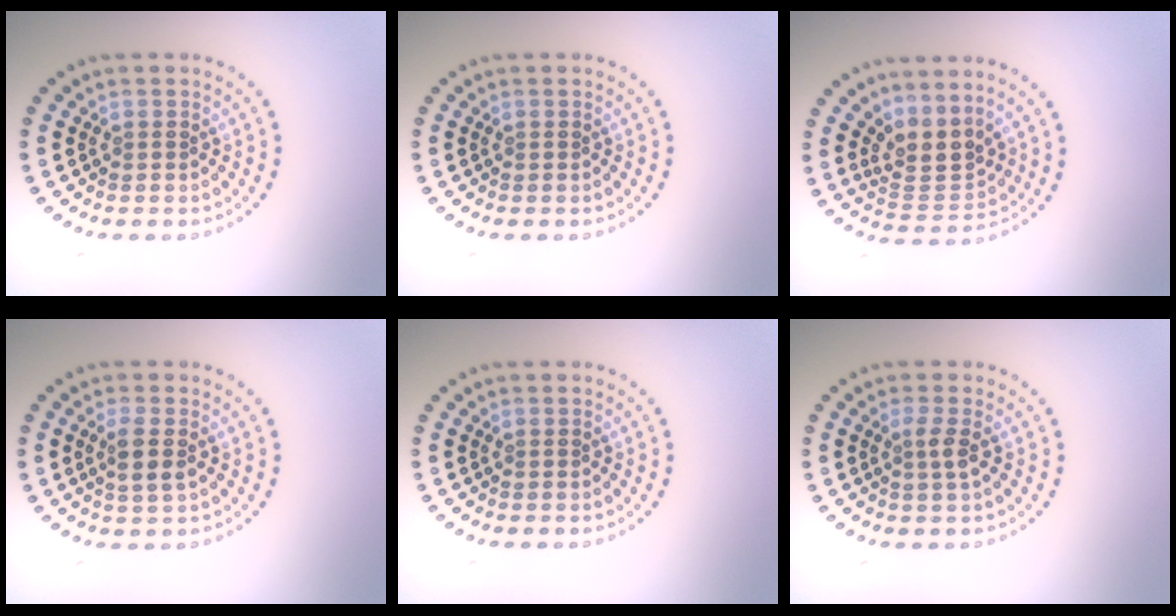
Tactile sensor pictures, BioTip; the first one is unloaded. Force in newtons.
{"total": 0.0}
{"total": 3.0, "press": 2.2, "slide": 2.0}
{"total": 2.0, "press": 1.8, "slide": 0.9}
{"total": 0.0}
{"total": 1.4, "press": 1.1, "slide": 0.9}